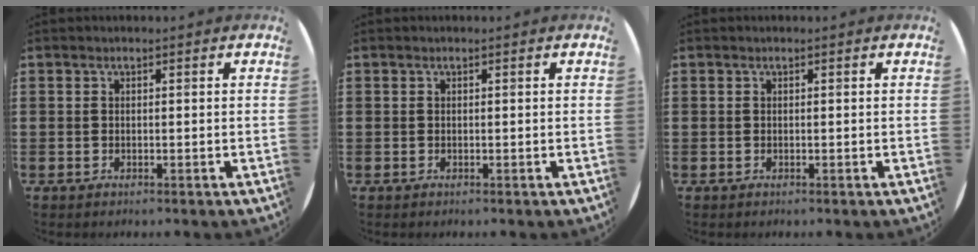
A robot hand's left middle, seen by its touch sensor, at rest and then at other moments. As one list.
[{"total": 0.0}, {"total": 0.0}]